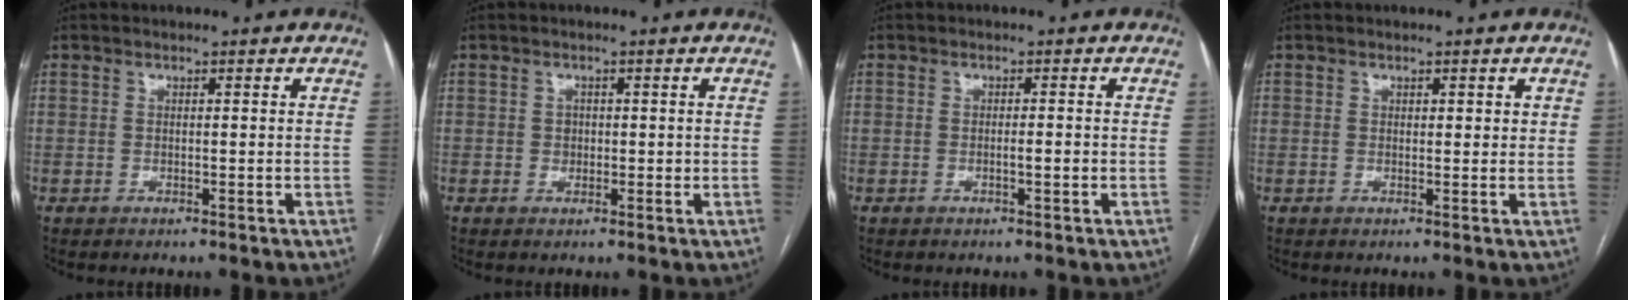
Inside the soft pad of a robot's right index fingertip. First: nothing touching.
{"total": 1.5, "force": [0.1, 1.4, 0.5], "torque": [-0.008, 0.004, 0.005]}
{"total": 1.3, "force": [-0.4, 0.2, 1.3], "torque": [-0.024, 0.002, -0.004]}
{"total": 1.7, "force": [0.8, 0.8, 1.3], "torque": [-0.014, 0.001, 0.009]}